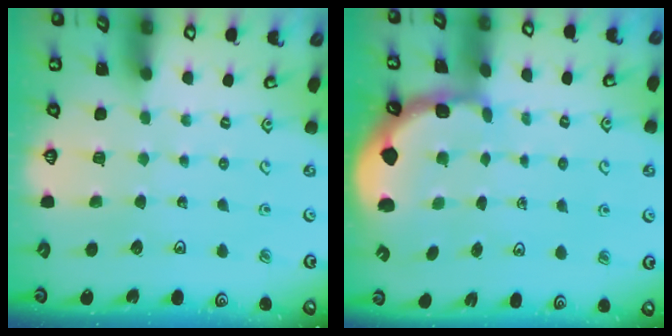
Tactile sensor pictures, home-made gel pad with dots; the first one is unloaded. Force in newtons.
{"total": 1.8, "press": 1.8, "slide": 0.3}